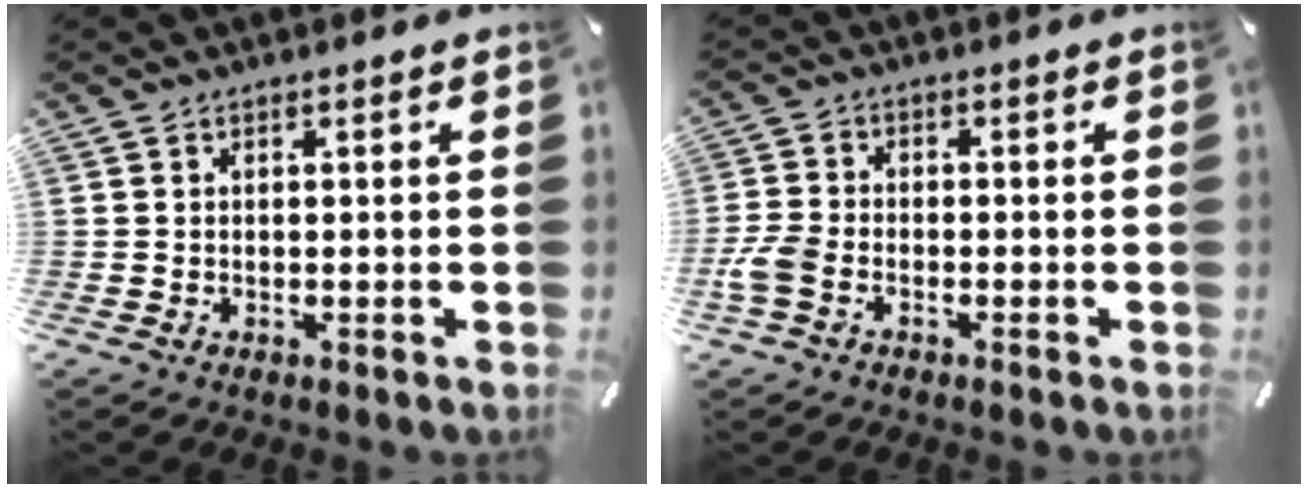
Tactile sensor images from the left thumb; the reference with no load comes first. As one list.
[{"total": 5.0, "force": [-2.4, 2.9, 3.3], "torque": [-0.084, 0.004, -0.050]}]